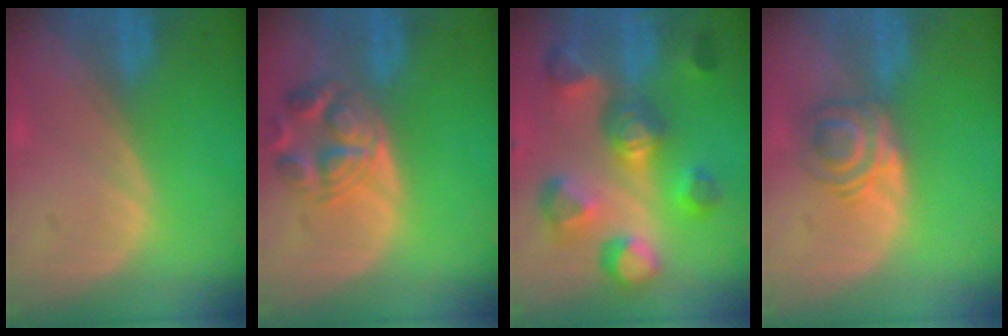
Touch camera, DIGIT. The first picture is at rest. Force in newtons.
{"total": 6.2, "press": 6.1, "slide": 0.7}
{"total": 11.1, "press": 10.1, "slide": 4.7}
{"total": 5.9, "press": 4.8, "slide": 3.3}